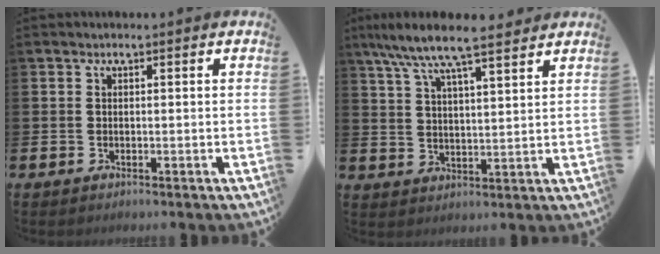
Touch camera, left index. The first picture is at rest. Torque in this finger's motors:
{"motor_torque": [1.14, -1.00, 1.05, 0.21]}